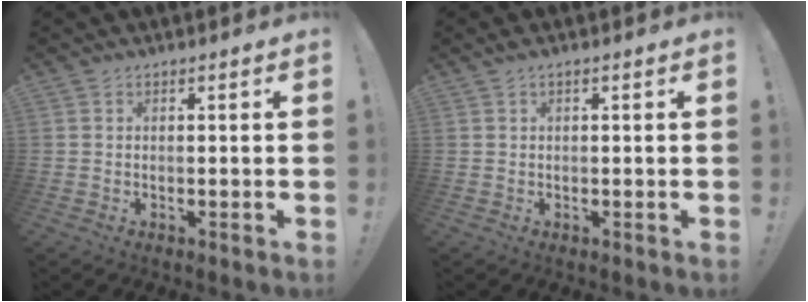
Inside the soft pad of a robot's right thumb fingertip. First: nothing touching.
{"total": 0.7, "force": [0.1, 0.0, 0.7], "torque": [-0.015, 0.001, 0.001]}